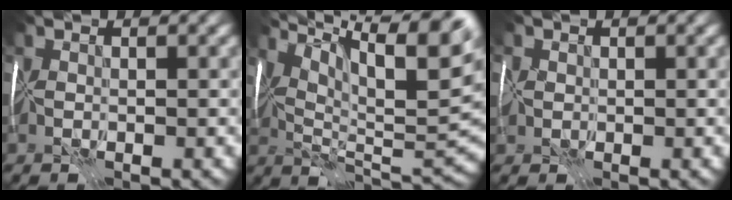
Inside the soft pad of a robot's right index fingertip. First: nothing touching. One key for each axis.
{"total": 14.5, "fx": 8.3, "fy": 3.9, "fz": 11.2, "tx": -0.189, "ty": 0.012, "tz": 0.130}
{"total": 1.9, "fx": 0.2, "fy": 1.8, "fz": 0.5, "tx": -0.009, "ty": 0.004, "tz": 0.002}